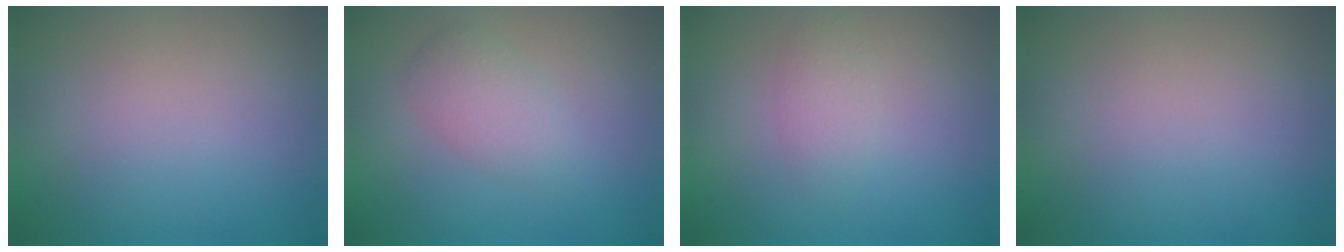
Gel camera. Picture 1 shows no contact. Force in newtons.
{"total": 2.7, "press": 2.7, "slide": 0.1}
{"total": 1.7, "press": 1.7, "slide": 0.0}
{"total": 0.0}